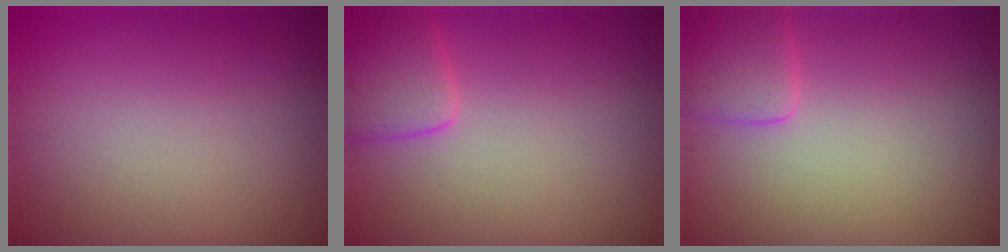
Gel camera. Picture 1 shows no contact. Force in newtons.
{"total": 2.8, "press": 2.8, "slide": 0.2}
{"total": 2.4, "press": 2.4, "slide": 0.3}